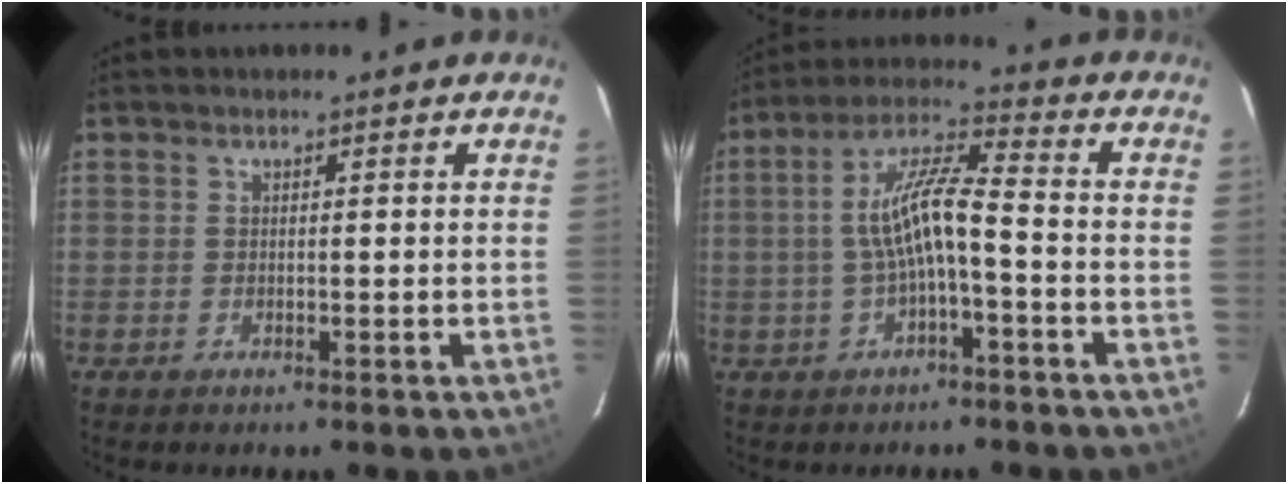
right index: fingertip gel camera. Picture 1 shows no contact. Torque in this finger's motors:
{"motor_torque": [0.44, -0.13, 0.35, 0.13]}